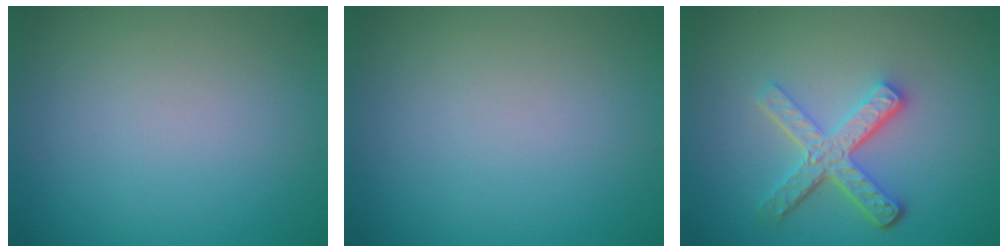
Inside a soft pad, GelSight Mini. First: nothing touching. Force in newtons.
{"total": 0.0}
{"total": 4.9, "press": 3.6, "slide": 3.3}